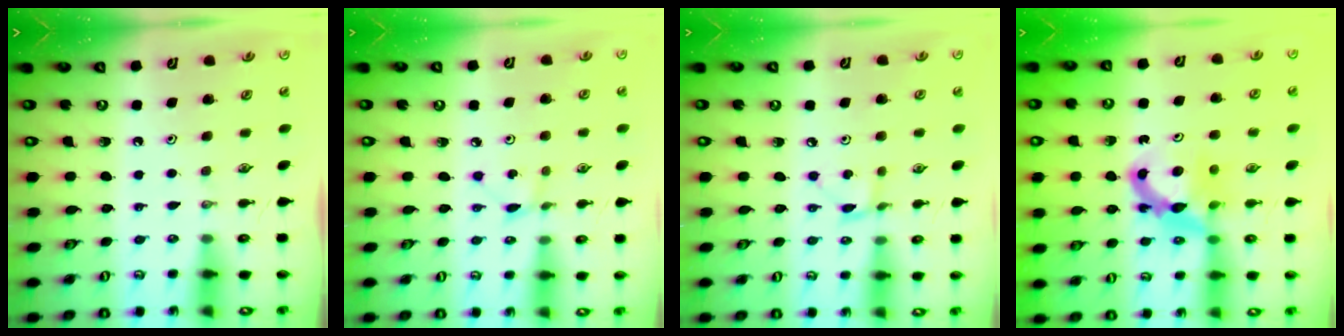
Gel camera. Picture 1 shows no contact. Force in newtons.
{"total": 1.3, "press": 1.3, "slide": 0.1}
{"total": 3.5, "press": 3.5, "slide": 0.0}
{"total": 7.4, "press": 7.3, "slide": 0.6}